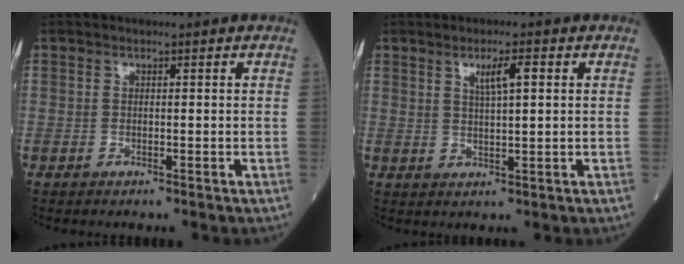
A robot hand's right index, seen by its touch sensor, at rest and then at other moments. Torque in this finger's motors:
{"motor_torque": [0.11, 0.05, 0.05, 0.03]}